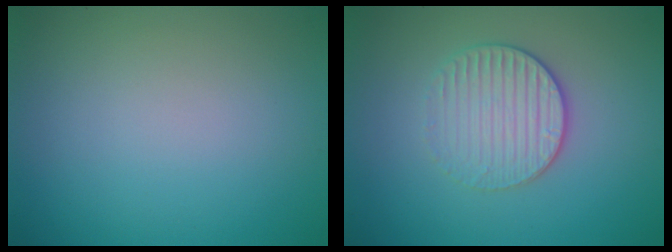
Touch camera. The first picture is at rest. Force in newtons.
{"total": 3.1, "press": 2.8, "slide": 1.2}